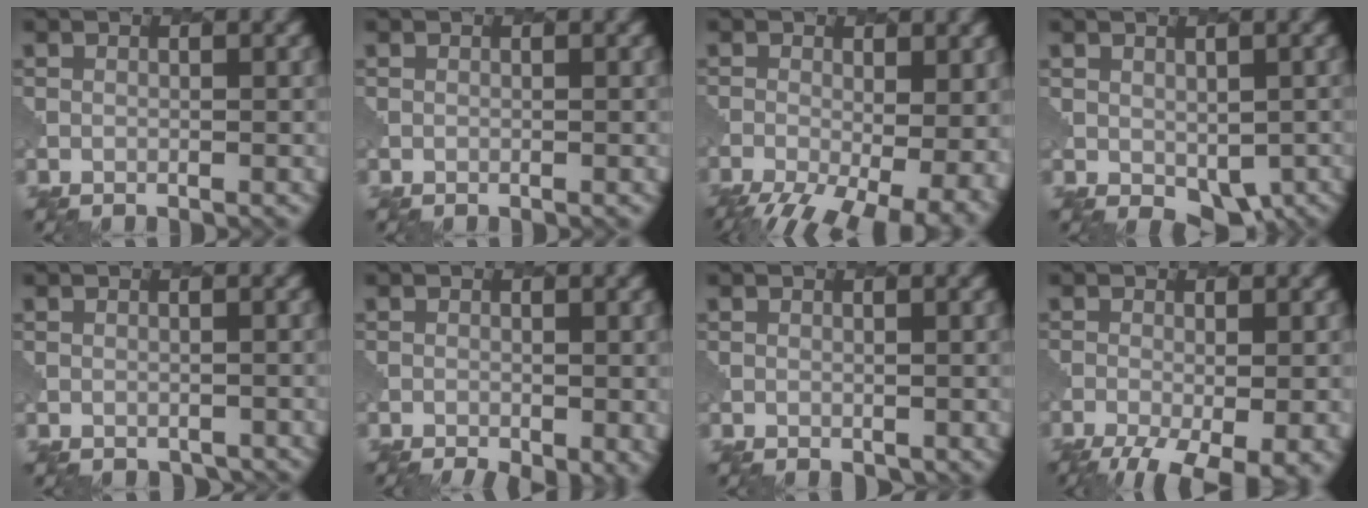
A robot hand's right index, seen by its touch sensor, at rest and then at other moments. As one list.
[{"total": 0.0}, {"total": 12.1, "force": [-5.6, 5.9, 8.9], "torque": [-0.135, -0.042, -0.062]}, {"total": 4.1, "force": [0.0, 3.0, 2.8], "torque": [-0.047, -0.019, 0.011]}, {"total": 1.0, "force": [-0.4, 0.8, 0.2], "torque": [-0.003, -0.002, -0.001]}, {"total": 5.8, "force": [-2.3, 3.0, 4.5], "torque": [-0.041, -0.007, -0.019]}, {"total": 1.3, "force": [0.2, 0.9, 0.9], "torque": [-0.012, -0.007, 0.006]}, {"total": 8.4, "force": [-4.4, 3.2, 6.4], "torque": [-0.106, -0.032, -0.059]}]